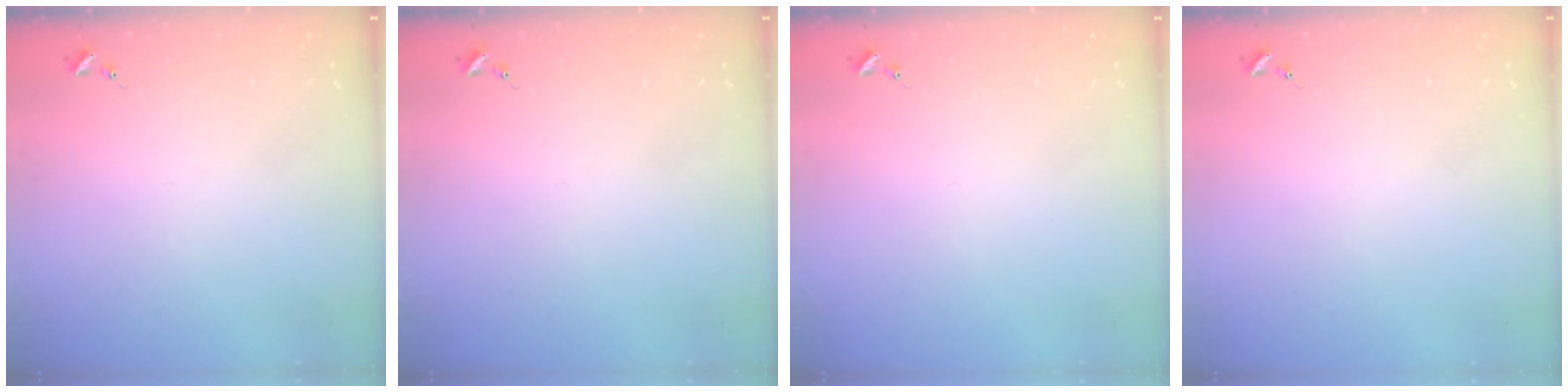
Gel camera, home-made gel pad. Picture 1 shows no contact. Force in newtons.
{"total": 0.0}
{"total": 0.0}
{"total": 0.0}